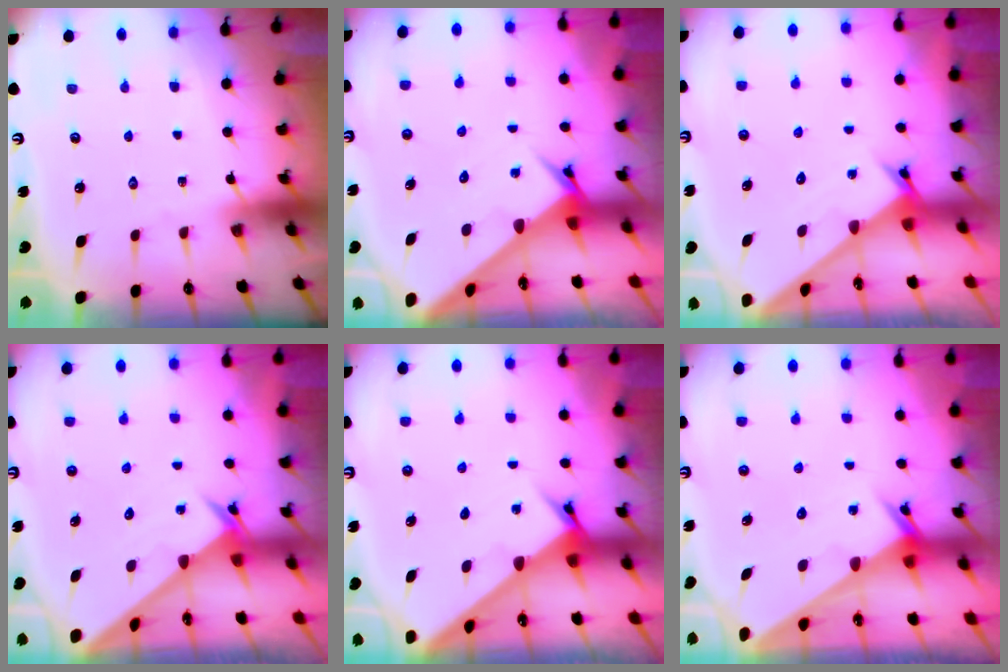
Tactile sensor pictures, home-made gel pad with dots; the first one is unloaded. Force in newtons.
{"total": 3.1, "press": 3.1, "slide": 0.3}
{"total": 1.6, "press": 1.6, "slide": 0.1}
{"total": 2.0, "press": 2.0, "slide": 0.1}
{"total": 2.5, "press": 2.5, "slide": 0.3}
{"total": 2.0, "press": 2.0, "slide": 0.1}